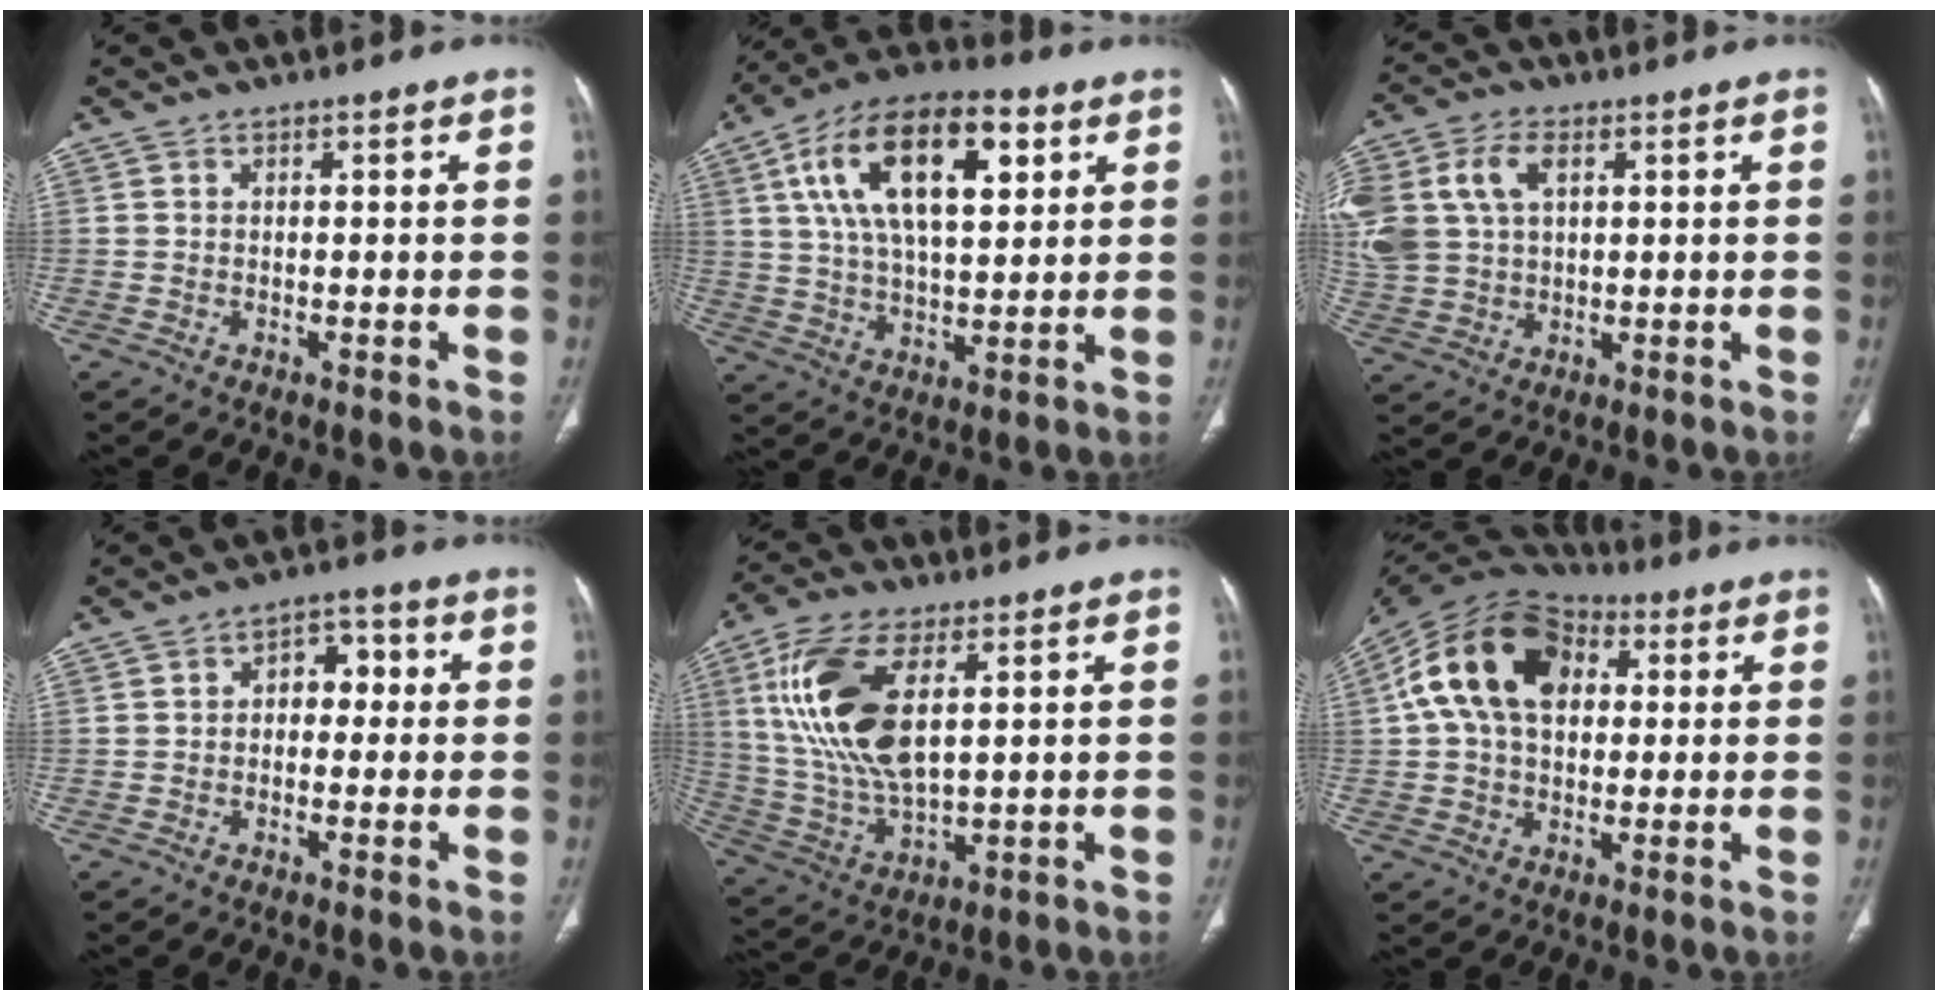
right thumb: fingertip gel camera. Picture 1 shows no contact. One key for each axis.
{"total": 20.8, "fx": 7.3, "fy": 9.9, "fz": 16.8, "tx": -0.277, "ty": 0.001, "tz": 0.121}
{"total": 16.0, "fx": 4.7, "fy": 10.9, "fz": 10.7, "tx": -0.266, "ty": 0.013, "tz": 0.096}
{"total": 5.5, "fx": 0.4, "fy": 3.8, "fz": 3.9, "tx": -0.025, "ty": 0.019, "tz": -0.003}
{"total": 17.5, "fx": 5.0, "fy": 8.0, "fz": 14.7, "tx": -0.309, "ty": -0.015, "tz": 0.103}
{"total": 18.6, "fx": 4.2, "fy": 12.4, "fz": 13.3, "tx": -0.227, "ty": 0.023, "tz": 0.063}